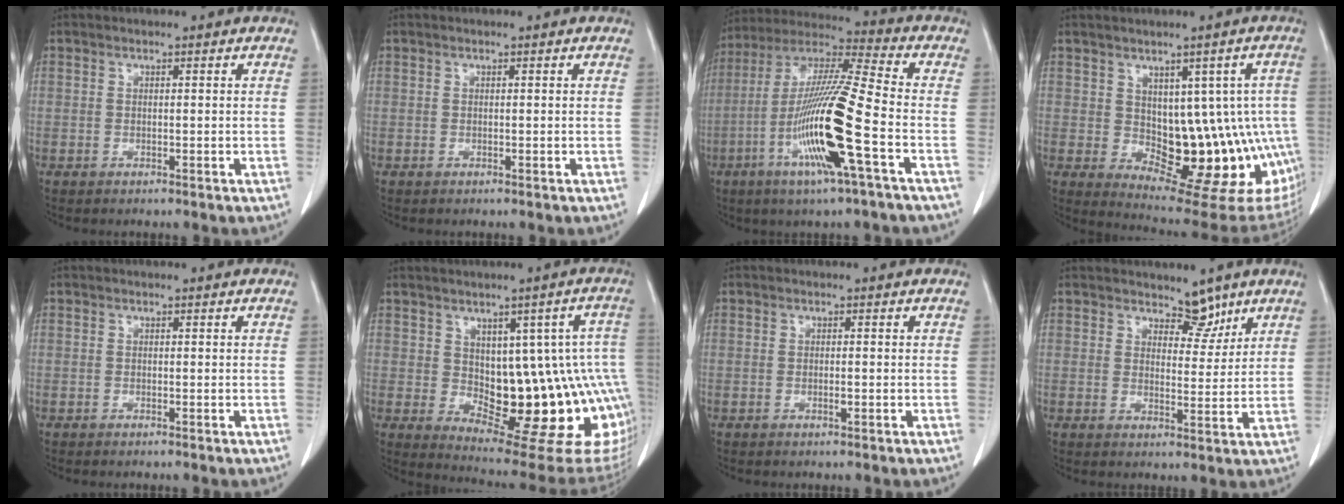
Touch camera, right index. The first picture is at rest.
{"total": 0.0}
{"total": 17.4, "force": [-5.6, -0.2, 16.5], "torque": [-0.329, -0.015, -0.113]}
{"total": 16.6, "force": [-1.6, 8.3, 14.3], "torque": [-0.121, 0.014, 0.003]}
{"total": 0.0}
{"total": 19.4, "force": [-1.5, 6.8, 18.0], "torque": [-0.150, 0.020, 0.009]}
{"total": 0.8, "force": [-0.3, 0.1, 0.8], "torque": [-0.014, 0.000, -0.003]}
{"total": 4.1, "force": [3.3, 2.0, 1.2], "torque": [-0.006, -0.007, 0.052]}